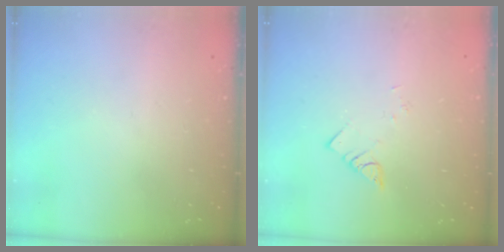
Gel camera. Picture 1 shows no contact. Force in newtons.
{"total": 1.9, "press": 1.9, "slide": 0.2}